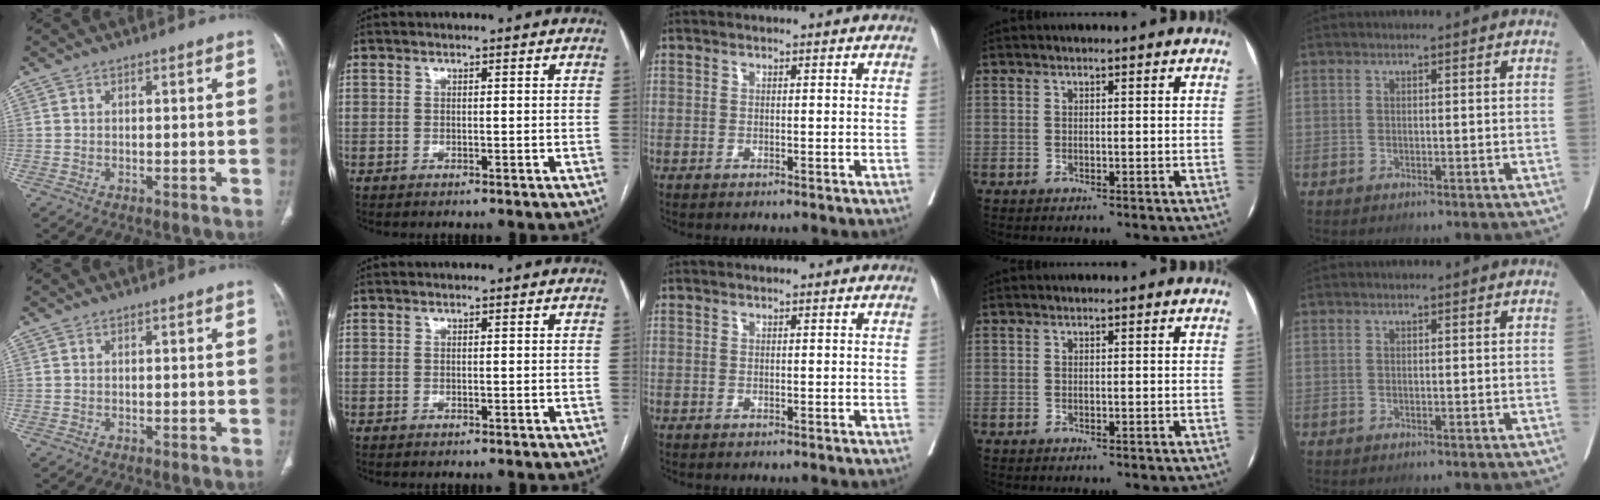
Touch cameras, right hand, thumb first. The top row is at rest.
{}